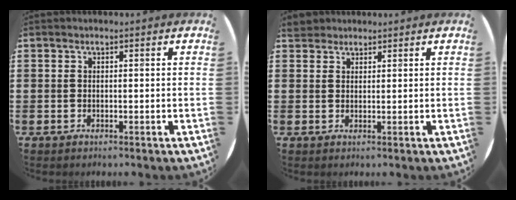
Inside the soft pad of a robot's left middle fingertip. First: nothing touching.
{"total": 2.1, "force": [2.0, 0.8, 0.0], "torque": [0.004, 0.003, 0.038]}